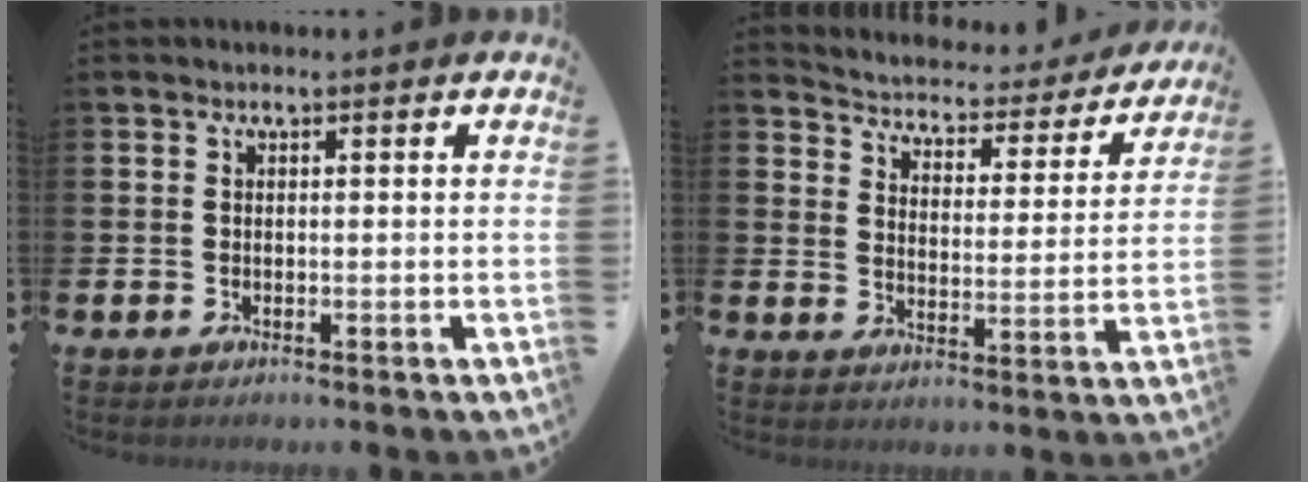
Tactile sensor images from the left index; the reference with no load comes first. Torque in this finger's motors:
{"motor_torque": [0.98, -1.15, 0.13, 0.01]}